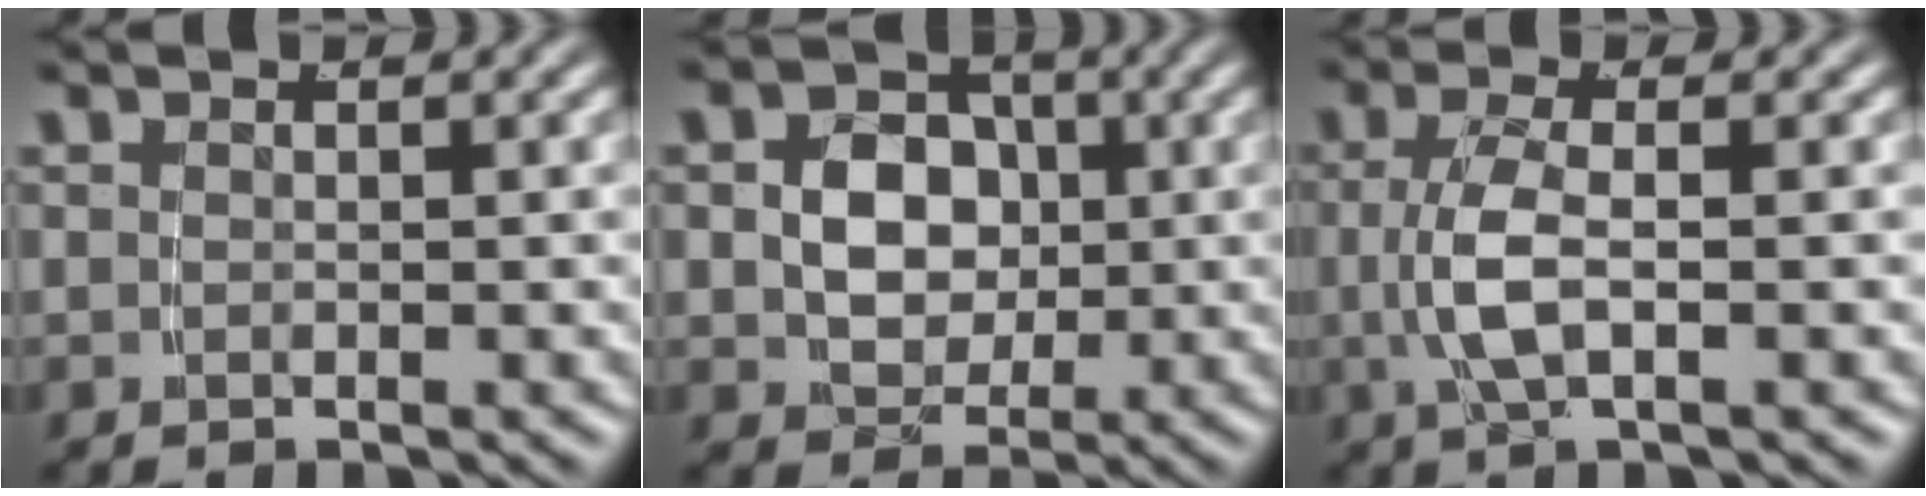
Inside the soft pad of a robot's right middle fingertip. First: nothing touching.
{"total": 4.7, "force": [0.3, 3.8, 2.8], "torque": [-0.054, -0.020, 0.016]}
{"total": 3.3, "force": [-0.3, 0.6, 3.2], "torque": [-0.076, -0.003, 0.001]}